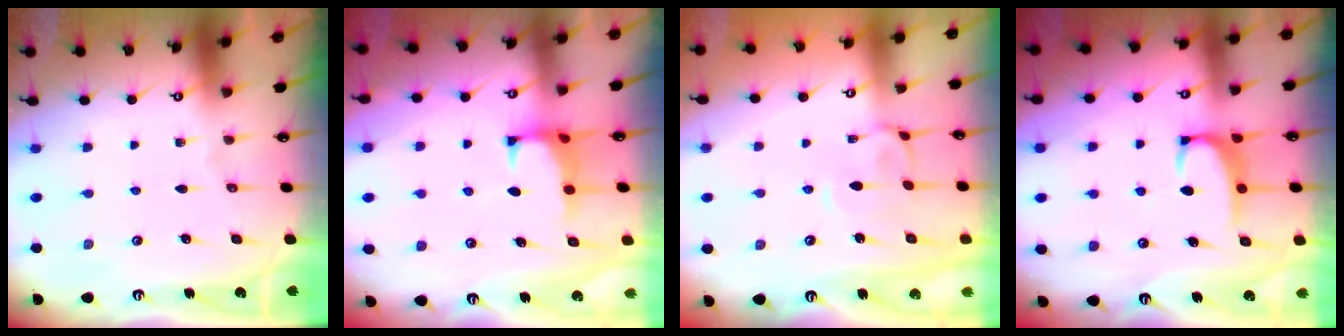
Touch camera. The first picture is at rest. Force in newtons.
{"total": 1.4, "press": 1.3, "slide": 0.5}
{"total": 2.3, "press": 2.2, "slide": 0.6}
{"total": 2.3, "press": 2.3, "slide": 0.6}